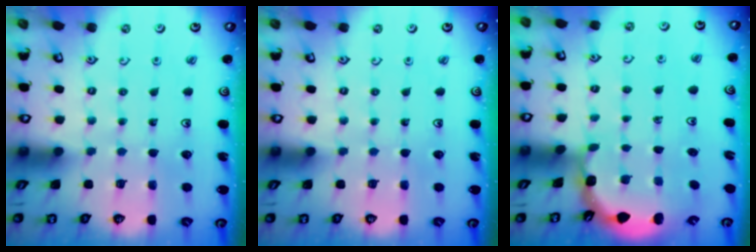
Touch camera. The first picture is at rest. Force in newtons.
{"total": 0.0}
{"total": 1.9, "press": 1.9, "slide": 0.6}